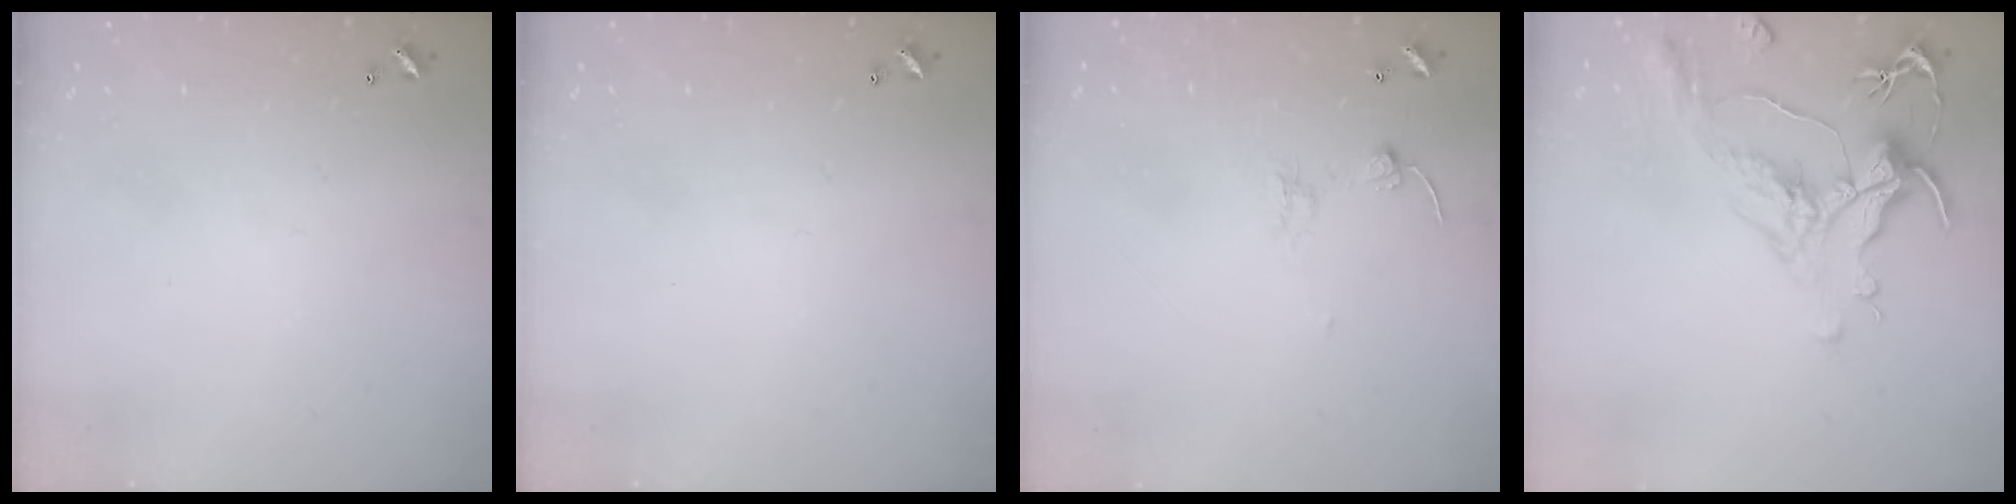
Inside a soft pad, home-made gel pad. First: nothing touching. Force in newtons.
{"total": 0.0}
{"total": 1.7, "press": 1.5, "slide": 0.7}
{"total": 1.1, "press": 0.0, "slide": 1.1}